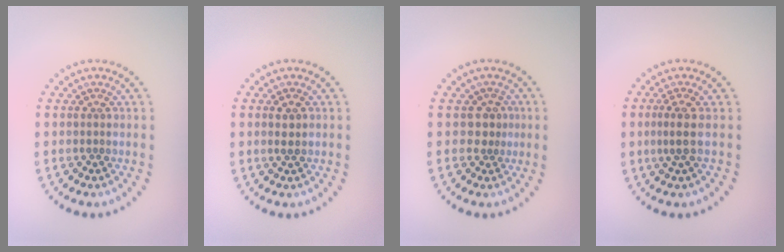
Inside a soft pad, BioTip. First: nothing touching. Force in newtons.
{"total": 1.3, "press": 1.1, "slide": 0.7}
{"total": 1.6, "press": 1.2, "slide": 1.0}
{"total": 2.0, "press": 1.5, "slide": 1.3}